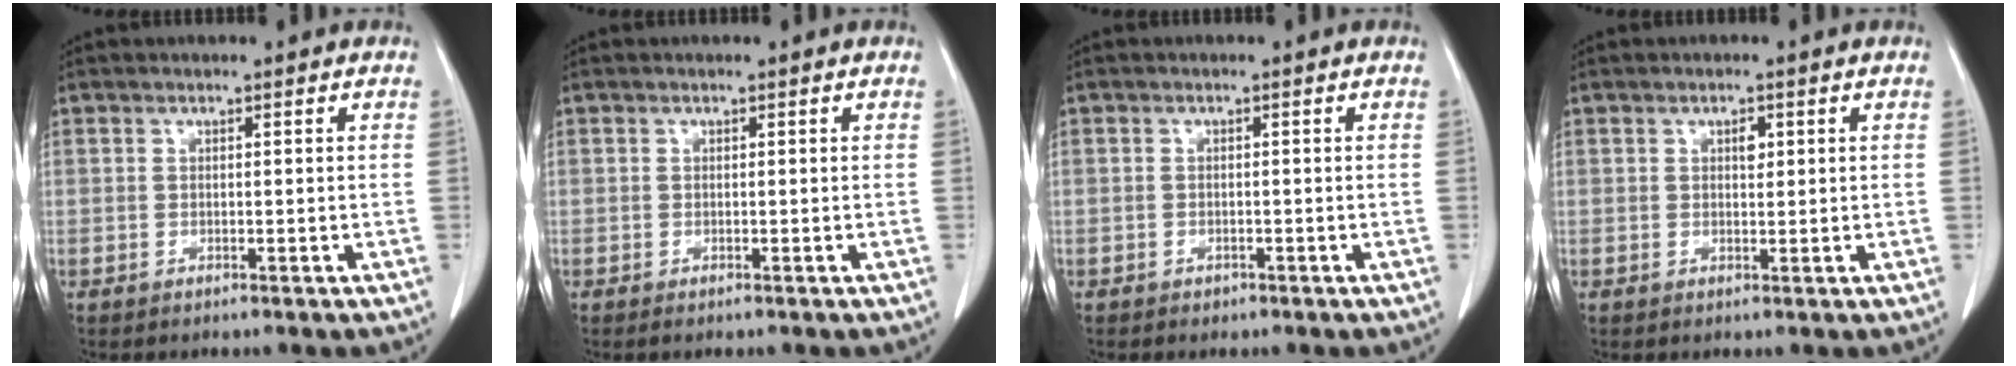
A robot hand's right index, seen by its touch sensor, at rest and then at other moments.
{"total": 0.0}
{"total": 0.8, "force": [-0.5, 0.5, 0.2], "torque": [-0.008, 0.001, -0.006]}
{"total": 1.5, "force": [0.5, 0.8, 1.2], "torque": [-0.017, 0.000, 0.008]}